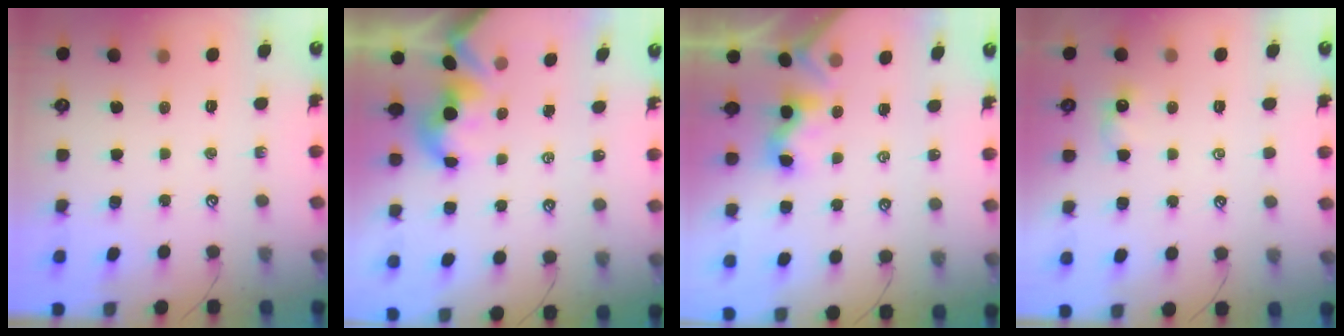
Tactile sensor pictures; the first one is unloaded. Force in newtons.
{"total": 1.7, "press": 1.6, "slide": 0.2}
{"total": 2.4, "press": 2.3, "slide": 0.3}
{"total": 0.6, "press": 0.2, "slide": 0.5}